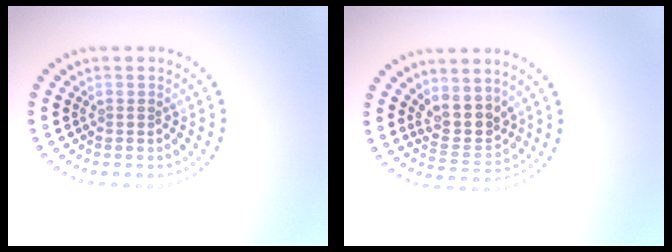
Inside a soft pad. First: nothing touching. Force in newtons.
{"total": 3.5, "press": 3.0, "slide": 1.8}